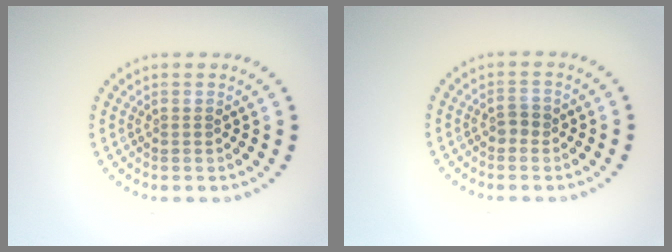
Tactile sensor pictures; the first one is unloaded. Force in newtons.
{"total": 1.1, "press": 1.1, "slide": 0.3}